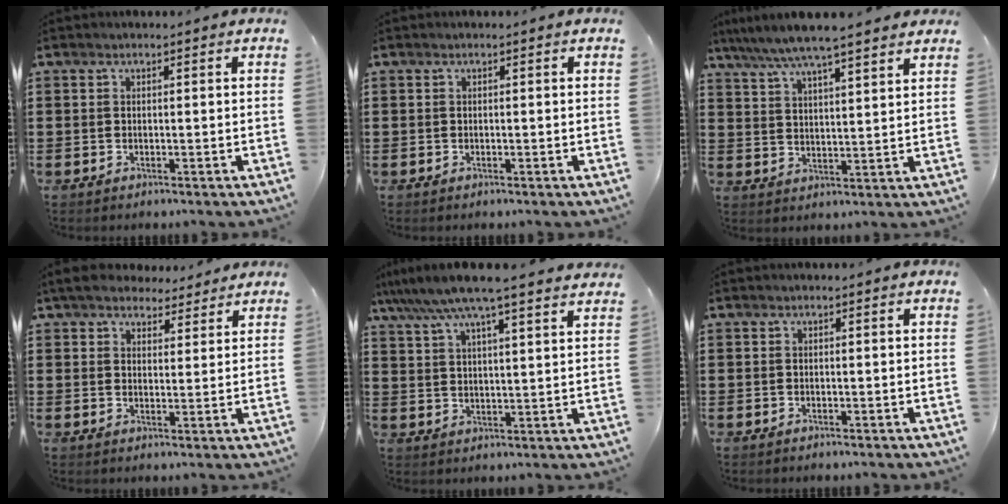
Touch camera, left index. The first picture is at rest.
{"total": 0.0}
{"total": 5.8, "force": [5.1, -0.1, 2.8], "torque": [-0.072, -0.021, 0.088]}
{"total": 4.9, "force": [4.4, 1.8, 1.3], "torque": [-0.039, -0.007, 0.082]}
{"total": 7.5, "force": [6.4, -0.2, 3.9], "torque": [-0.095, -0.028, 0.112]}
{"total": 0.0}